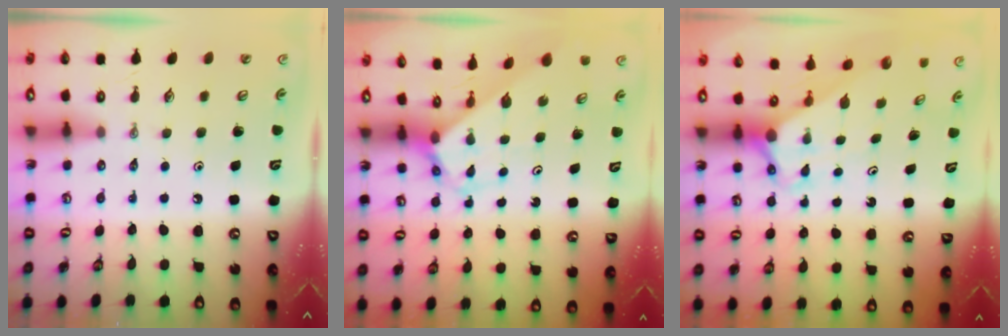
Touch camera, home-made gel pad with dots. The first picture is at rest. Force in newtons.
{"total": 2.6, "press": 2.6, "slide": 0.2}
{"total": 2.7, "press": 2.7, "slide": 0.0}